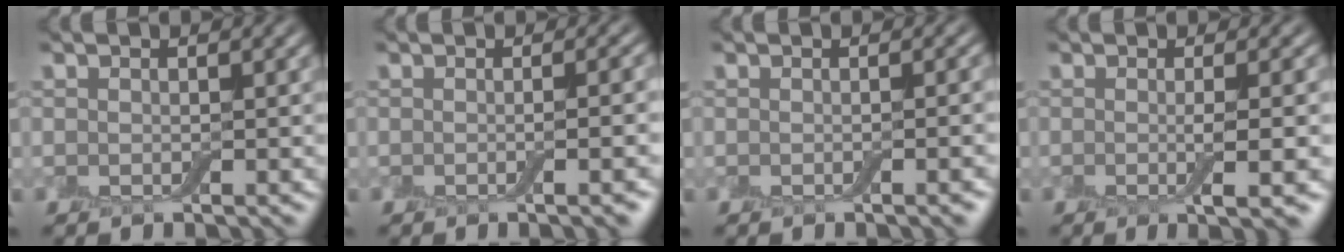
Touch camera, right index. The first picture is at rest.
{"total": 4.3, "force": [-0.5, 1.8, 3.8], "torque": [-0.013, 0.008, -0.007]}
{"total": 2.2, "force": [-0.4, 0.8, 2.0], "torque": [-0.007, 0.003, -0.002]}
{"total": 4.3, "force": [-0.5, 1.0, 4.2], "torque": [-0.055, -0.005, -0.007]}